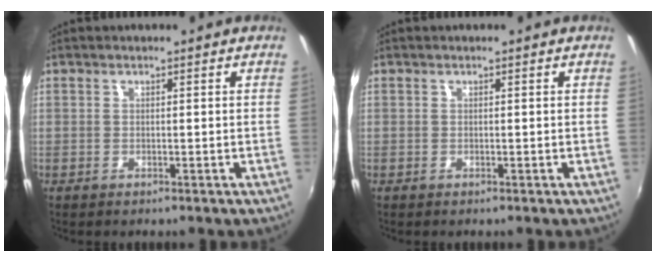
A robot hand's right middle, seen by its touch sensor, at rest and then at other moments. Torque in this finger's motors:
{"motor_torque": [-0.04, -0.21, 0.04, 0.00]}